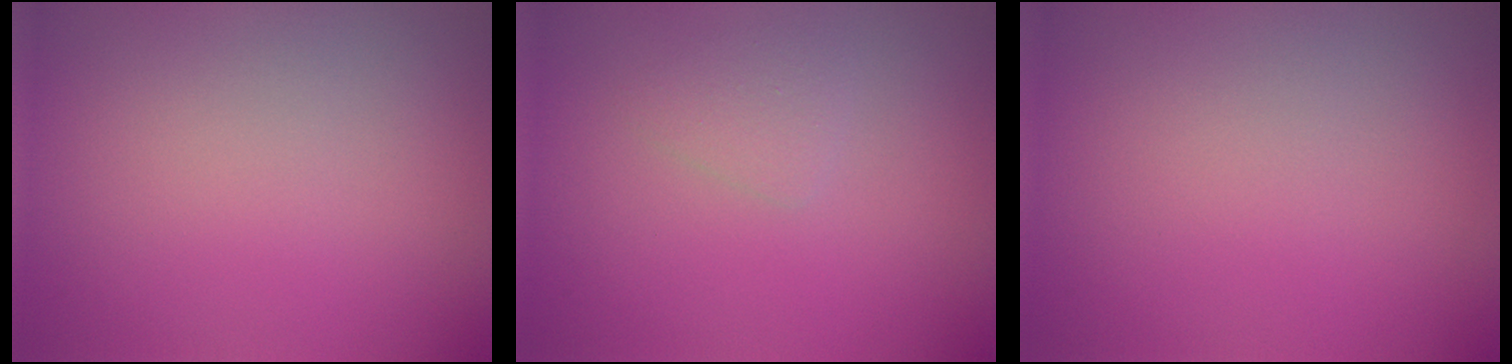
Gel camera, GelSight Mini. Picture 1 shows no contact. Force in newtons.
{"total": 1.2, "press": 1.2, "slide": 0.0}
{"total": 0.0}